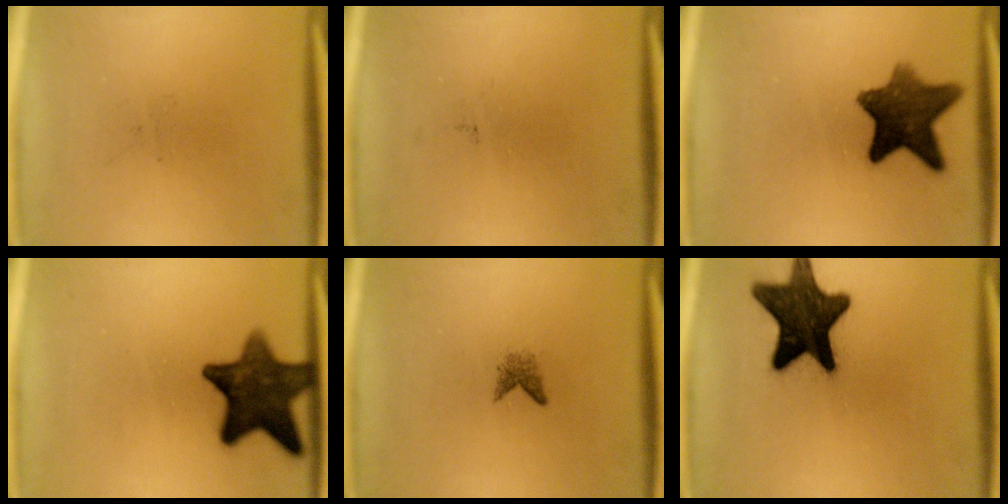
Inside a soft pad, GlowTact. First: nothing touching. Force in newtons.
{"total": 0.0}
{"total": 10.4}
{"total": 12.7}
{"total": 1.3}
{"total": 16.1}